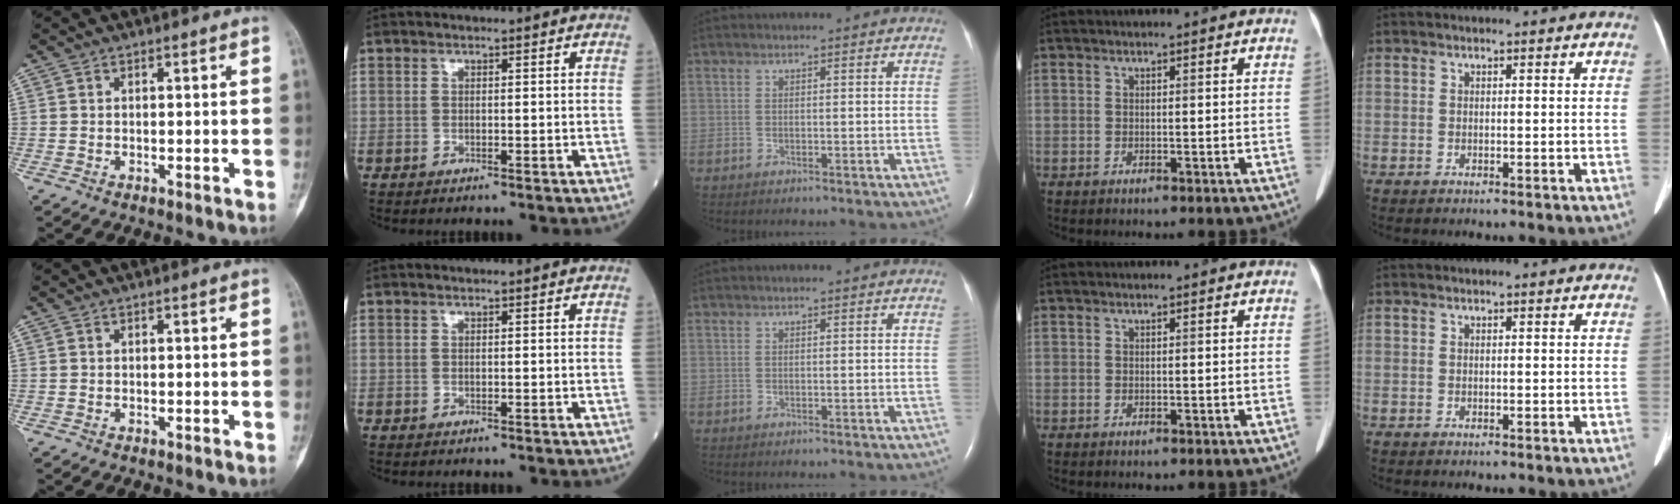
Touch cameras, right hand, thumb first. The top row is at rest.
{}